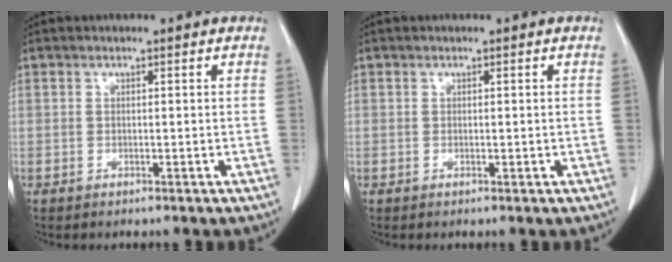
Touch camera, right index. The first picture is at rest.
{"total": 0.5, "force": [0.0, 0.3, 0.4], "torque": [-0.004, -0.001, 0.003]}